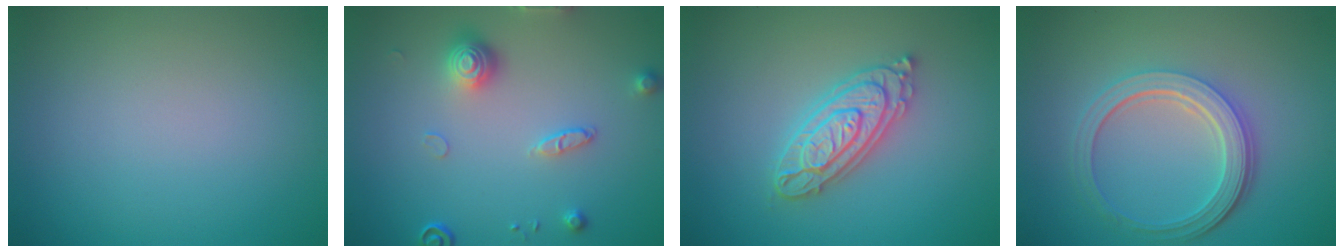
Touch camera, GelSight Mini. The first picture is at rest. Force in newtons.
{"total": 3.0, "press": 2.8, "slide": 1.1}
{"total": 4.3, "press": 4.2, "slide": 0.8}
{"total": 5.2, "press": 3.8, "slide": 3.5}